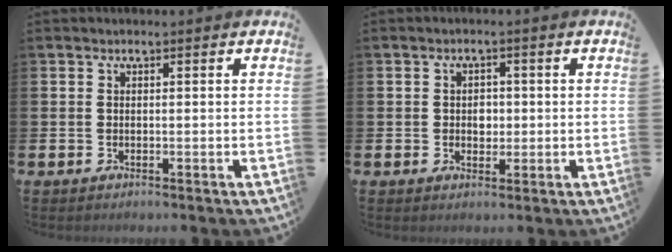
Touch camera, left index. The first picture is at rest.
{"total": 2.2, "force": [0.2, 1.8, 1.2], "torque": [-0.008, 0.004, -0.002]}